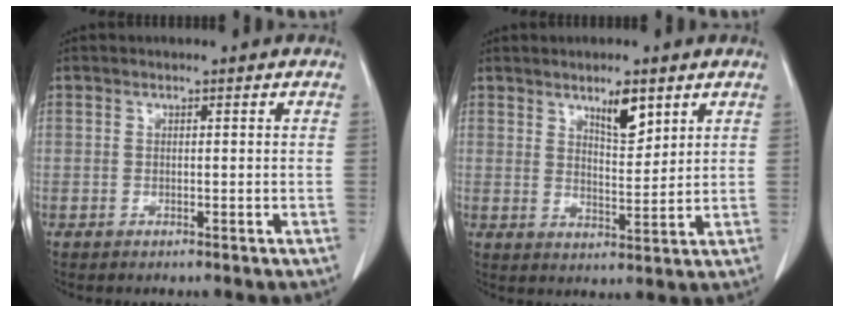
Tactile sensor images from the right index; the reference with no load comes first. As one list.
[{"total": 5.3, "force": [3.4, 1.5, 3.8], "torque": [-0.066, -0.005, 0.059]}]